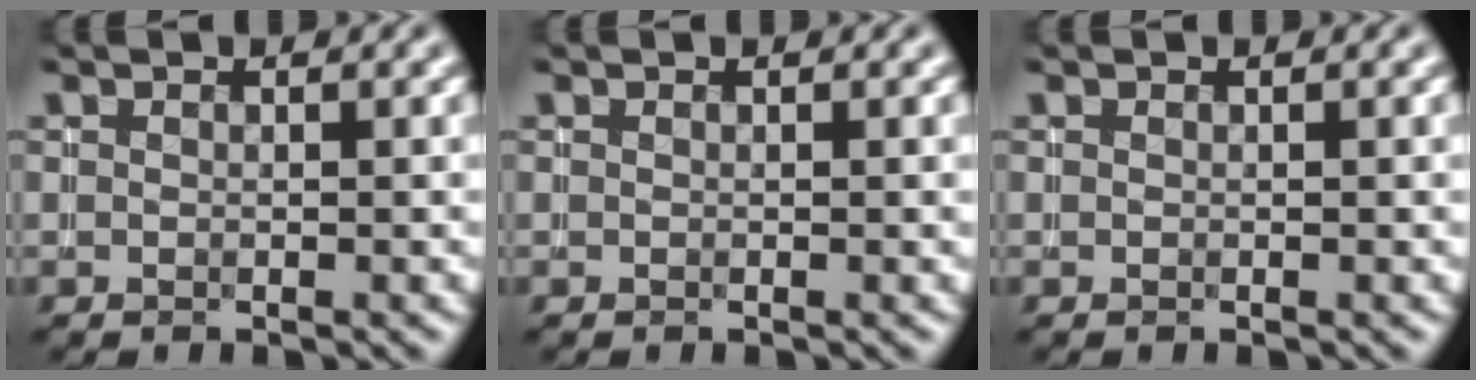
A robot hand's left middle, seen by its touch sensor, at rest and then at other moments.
{"total": 0.0}
{"total": 0.0}